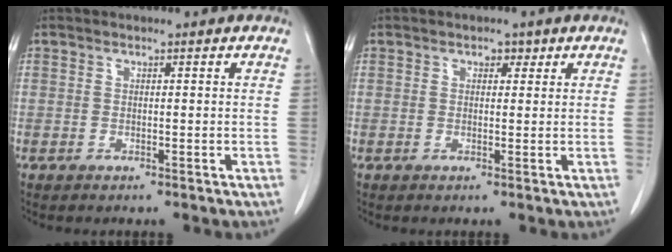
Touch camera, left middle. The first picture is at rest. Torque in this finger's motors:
{"motor_torque": [0.00, 0.00, -0.05, 0.01]}